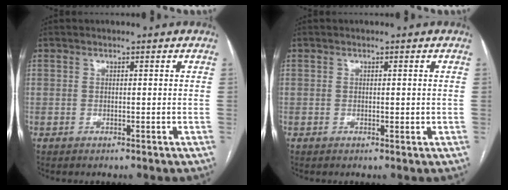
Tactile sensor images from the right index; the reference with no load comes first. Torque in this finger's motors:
{"motor_torque": [-0.13, 0.26, -0.04, -0.01]}